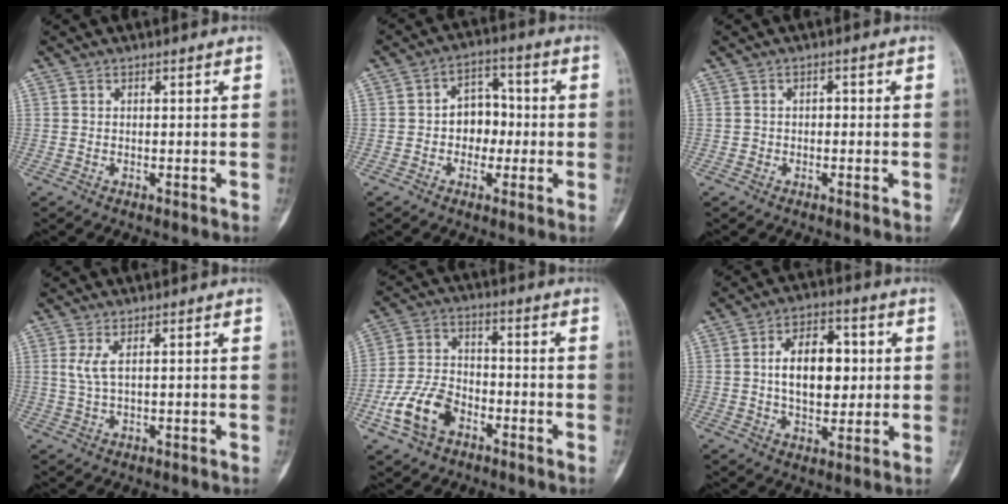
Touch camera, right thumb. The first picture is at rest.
{"total": 7.4, "force": [-0.8, 5.8, 4.6], "torque": [-0.027, 0.026, -0.023]}
{"total": 1.3, "force": [-0.3, 1.1, 0.6], "torque": [0.007, 0.006, -0.010]}
{"total": 2.9, "force": [1.0, 0.6, 2.6], "torque": [-0.069, -0.001, 0.030]}
{"total": 11.2, "force": [-5.0, 7.2, 6.9], "torque": [-0.133, 0.029, -0.096]}
{"total": 12.3, "force": [1.3, 7.3, 9.8], "torque": [-0.124, 0.005, 0.021]}